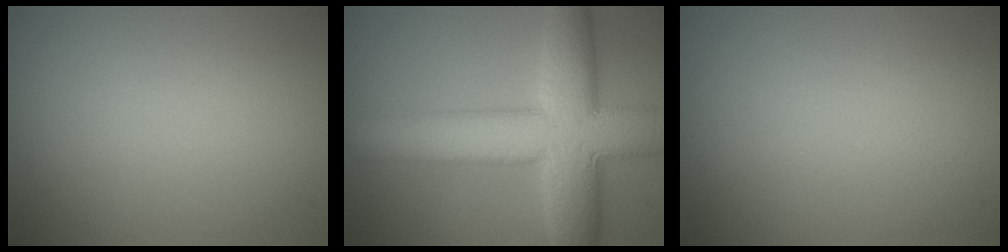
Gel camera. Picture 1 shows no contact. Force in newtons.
{"total": 10.5, "press": 10.5, "slide": 0.3}
{"total": 0.0}